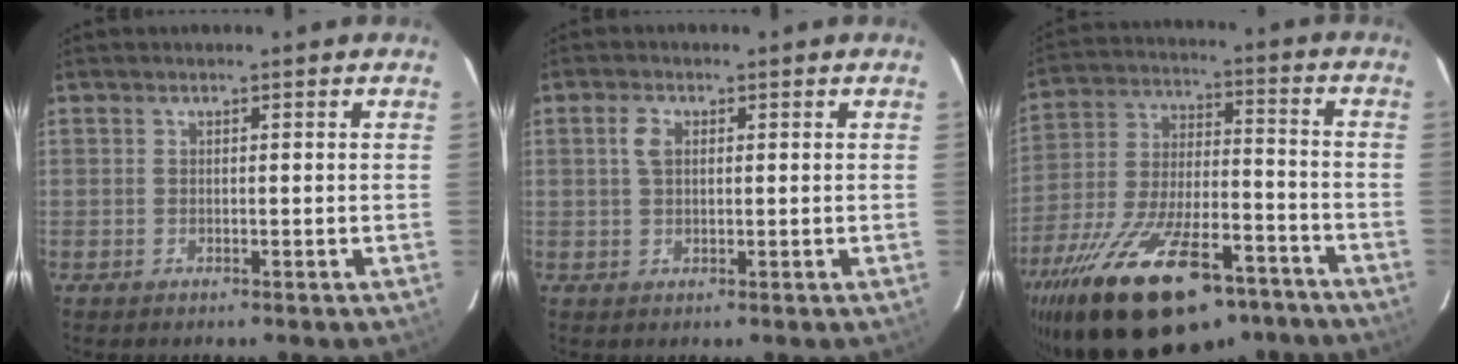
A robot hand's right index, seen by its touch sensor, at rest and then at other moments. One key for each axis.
{"total": 2.8, "fx": 0.7, "fy": 1.8, "fz": 2.0, "tx": -0.040, "ty": 0.007, "tz": 0.014}
{"total": 28.7, "fx": -19.8, "fy": 11.4, "fz": 17.3, "tx": -0.326, "ty": -0.030, "tz": -0.298}